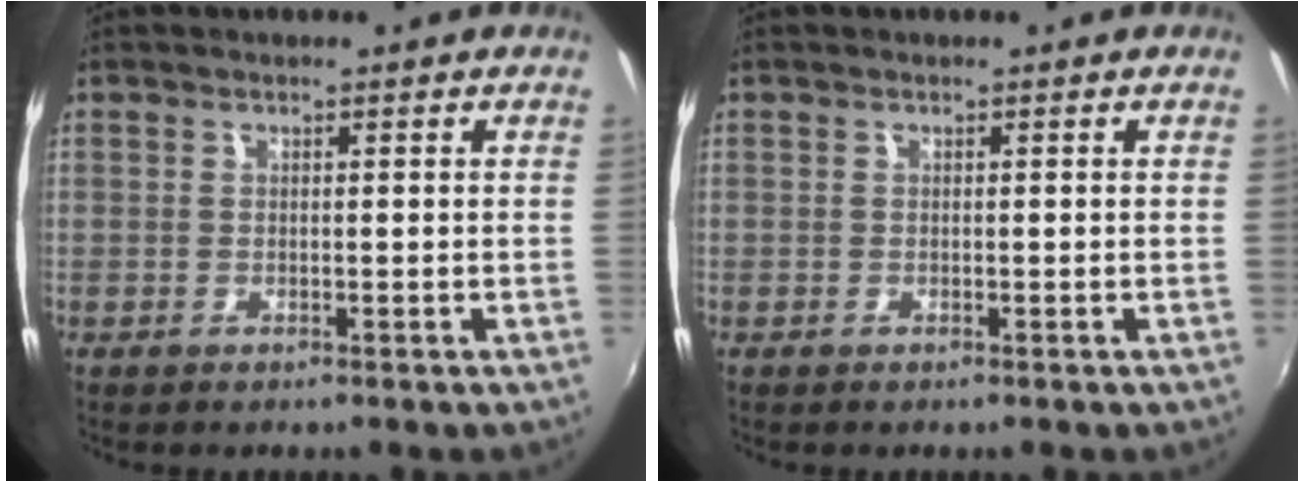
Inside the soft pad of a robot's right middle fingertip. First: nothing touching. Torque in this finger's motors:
{"motor_torque": [0.04, -0.03, 0.01, 0.00]}